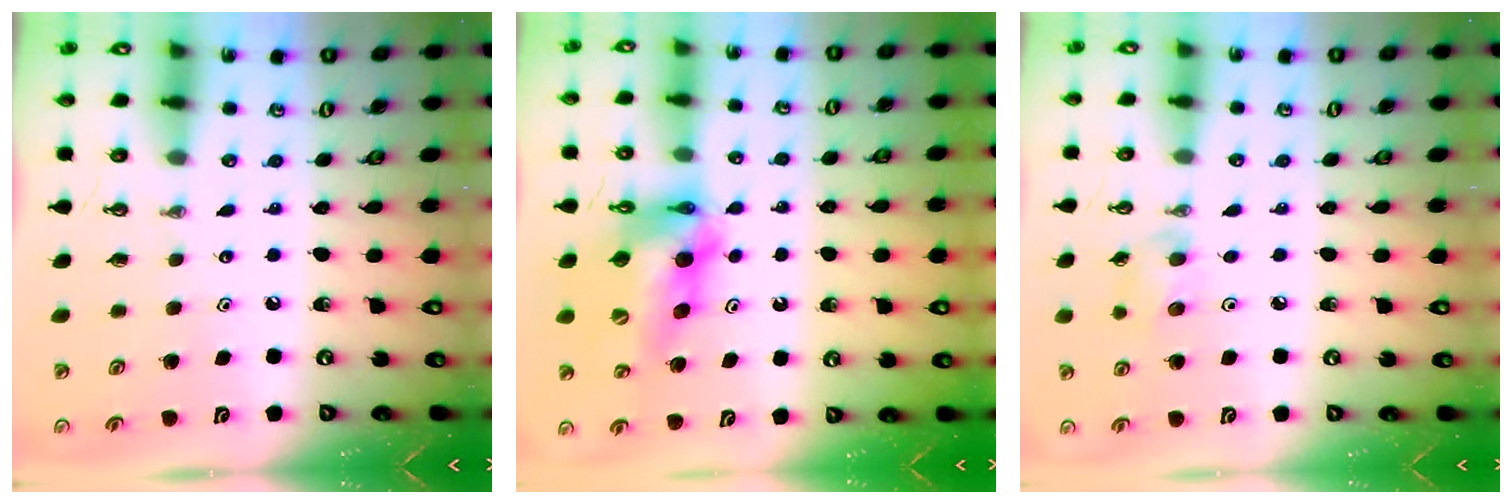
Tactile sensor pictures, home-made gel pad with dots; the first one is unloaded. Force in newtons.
{"total": 13.6, "press": 13.5, "slide": 1.5}
{"total": 5.6, "press": 5.3, "slide": 2.0}